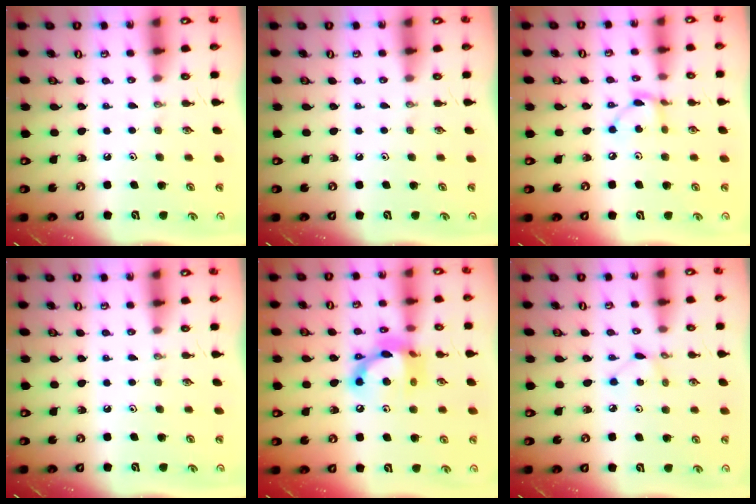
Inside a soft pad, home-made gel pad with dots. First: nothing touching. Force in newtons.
{"total": 0.0}
{"total": 7.1, "press": 7.1, "slide": 0.1}
{"total": 0.0}
{"total": 13.6, "press": 13.6, "slide": 0.8}
{"total": 2.9, "press": 2.9, "slide": 0.3}